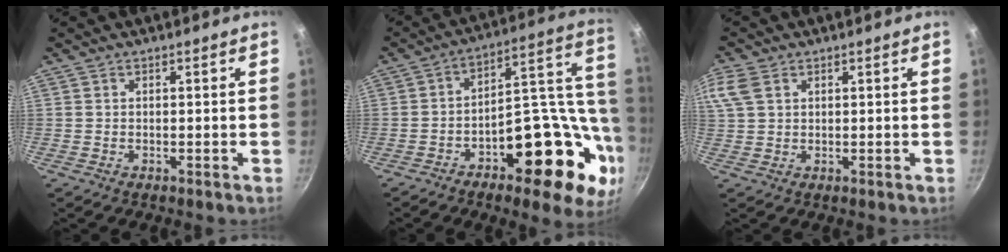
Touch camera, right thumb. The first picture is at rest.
{"total": 25.2, "force": [-8.6, 12.4, 20.1], "torque": [-0.203, 0.063, -0.116]}
{"total": 6.0, "force": [2.6, 3.9, 3.7], "torque": [-0.084, 0.014, 0.053]}